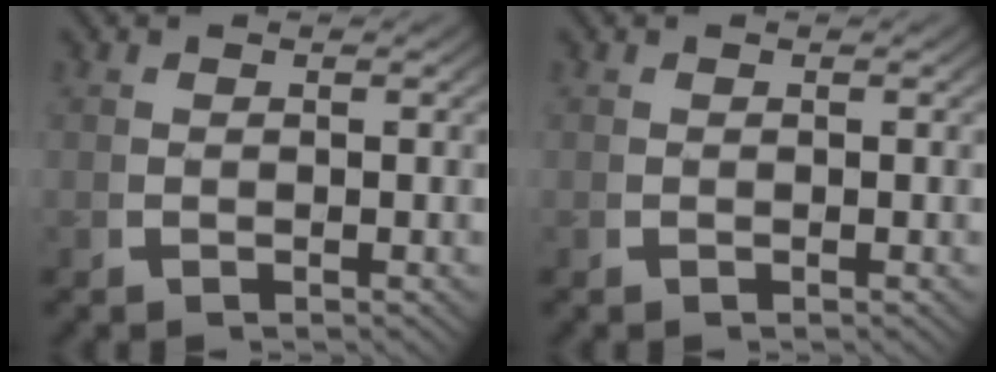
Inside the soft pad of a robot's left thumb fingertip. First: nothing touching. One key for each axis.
{"total": 0.0}